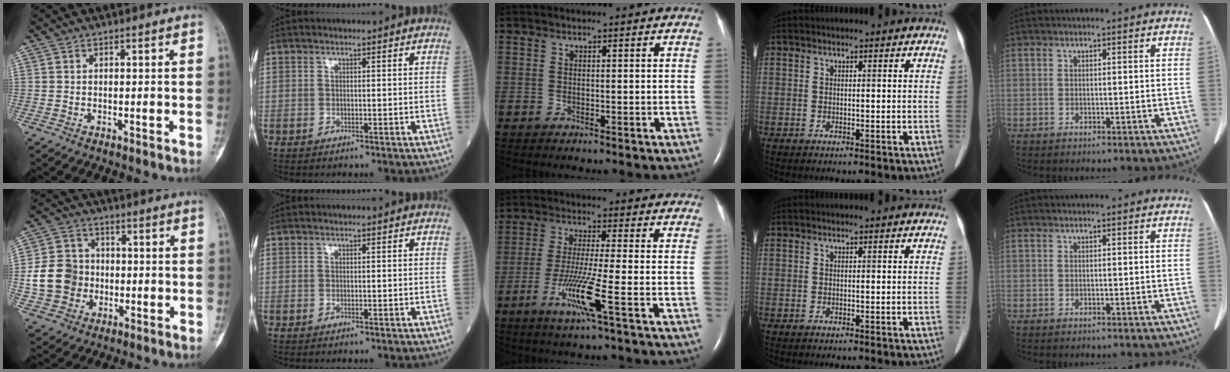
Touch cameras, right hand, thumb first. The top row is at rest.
{"thumb": {"total": 11.0, "force": [-1.4, 9.9, 4.7], "torque": [-0.066, 0.016, -0.027]}, "middle": {"total": 7.8, "force": [-3.3, -1.2, 7.0], "torque": [-0.142, -0.024, -0.069]}}